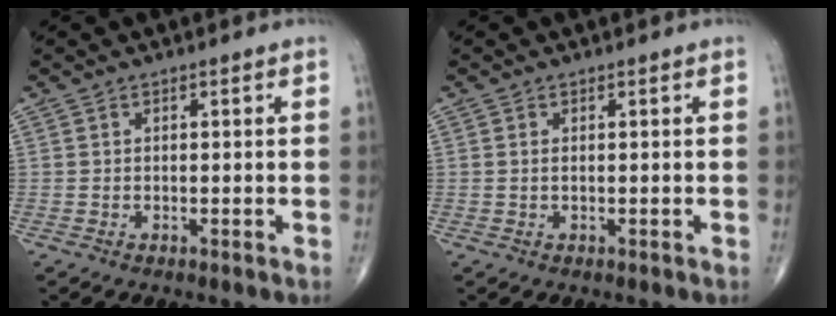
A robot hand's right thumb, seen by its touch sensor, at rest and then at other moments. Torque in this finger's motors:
{"motor_torque": [-0.15, 0.00, 0.19, 0.20, 0.05]}